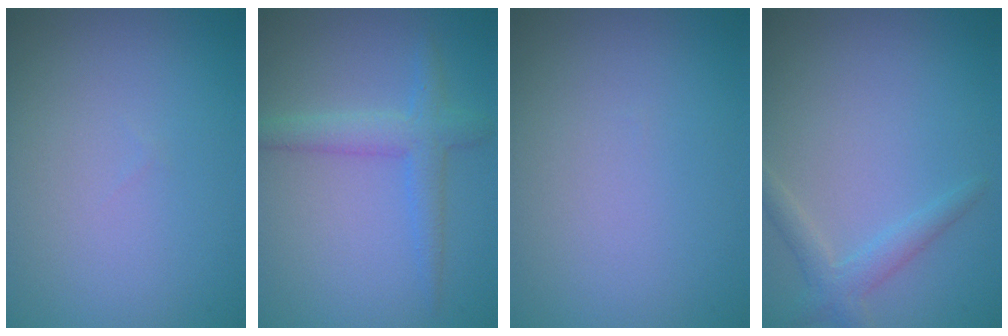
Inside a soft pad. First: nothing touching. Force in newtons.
{"total": 2.9, "press": 2.9, "slide": 0.1}
{"total": 0.0}
{"total": 2.0, "press": 2.0, "slide": 0.1}